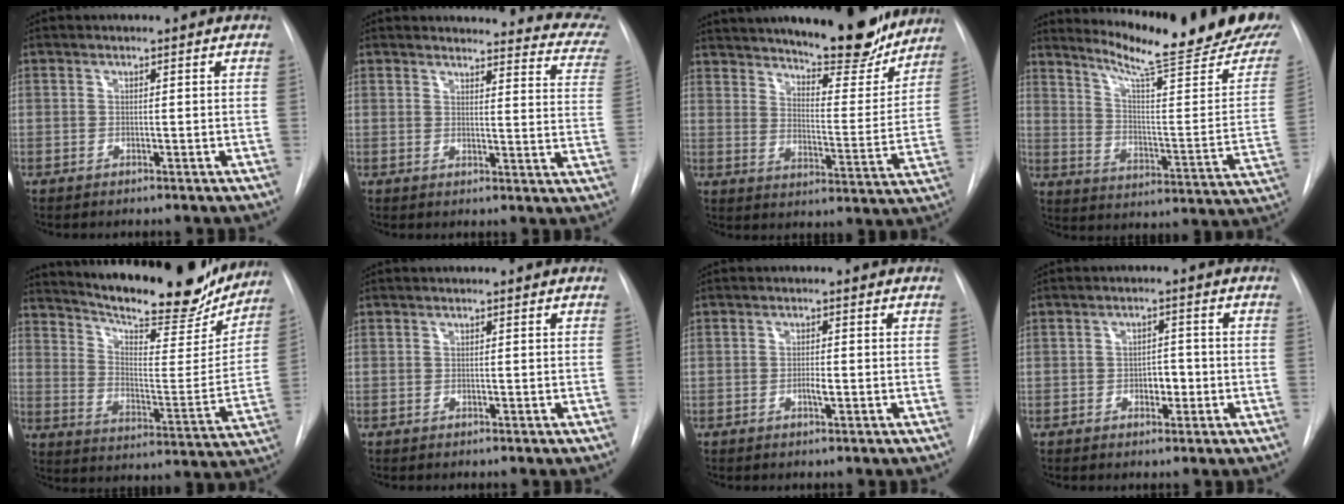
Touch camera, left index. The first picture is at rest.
{"total": 16.7, "force": [16.3, 2.3, 3.1], "torque": [-0.008, -0.094, 0.149]}
{"total": 20.7, "force": [18.0, 4.1, 9.4], "torque": [-0.134, -0.022, 0.245]}
{"total": 23.4, "force": [19.9, 0.4, 12.3], "torque": [-0.182, -0.089, 0.264]}
{"total": 24.8, "force": [21.7, 5.4, 10.8], "torque": [-0.170, -0.038, 0.296]}
{"total": 0.0}
{"total": 1.4, "force": [-0.4, 0.3, 1.3], "torque": [-0.024, 0.001, -0.009]}
{"total": 2.9, "force": [-0.8, 1.7, 2.1], "torque": [-0.023, 0.006, -0.009]}